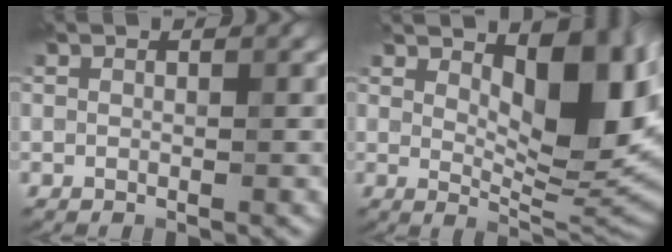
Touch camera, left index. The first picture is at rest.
{"total": 10.5, "force": [3.7, 4.1, 8.9], "torque": [-0.122, -0.004, 0.060]}